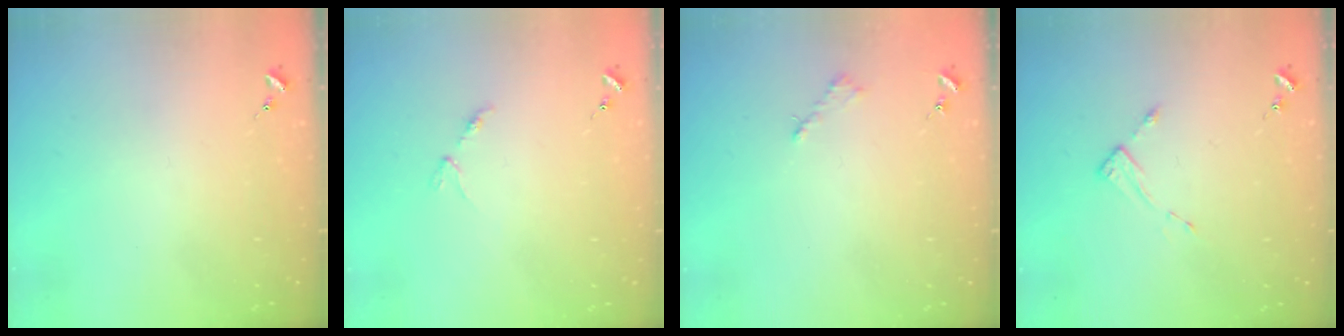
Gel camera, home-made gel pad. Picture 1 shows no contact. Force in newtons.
{"total": 2.8, "press": 2.8, "slide": 0.5}
{"total": 2.6, "press": 2.5, "slide": 0.3}
{"total": 2.6, "press": 2.6, "slide": 0.3}